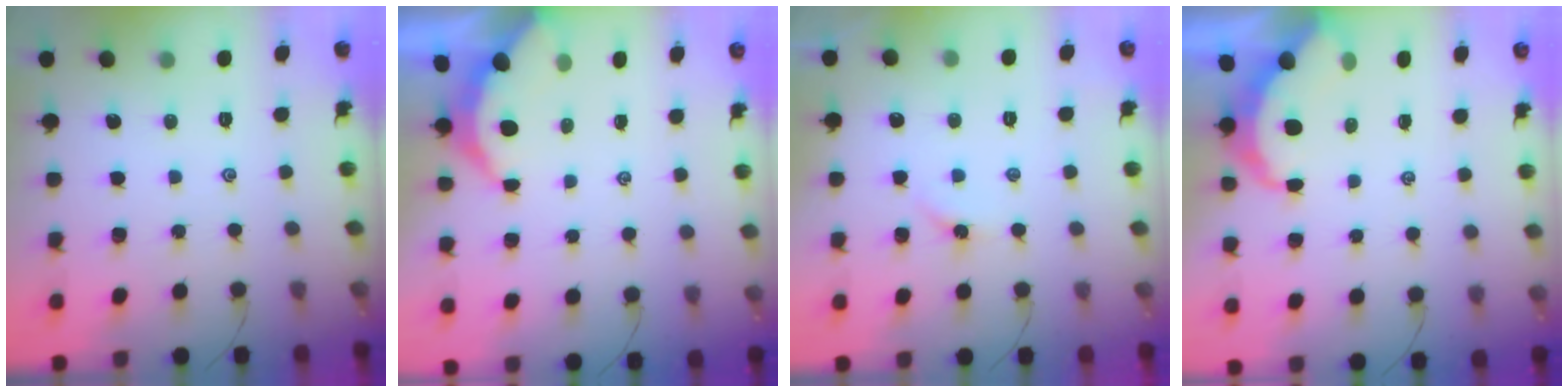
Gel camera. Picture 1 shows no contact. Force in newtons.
{"total": 3.5, "press": 3.5, "slide": 0.5}
{"total": 2.6, "press": 2.6, "slide": 0.3}
{"total": 5.6, "press": 5.6, "slide": 0.3}